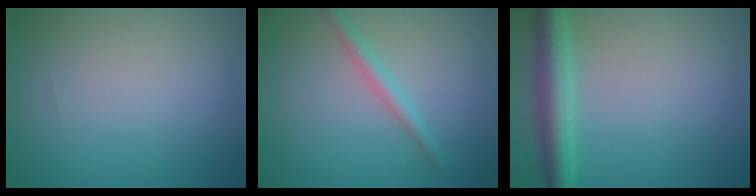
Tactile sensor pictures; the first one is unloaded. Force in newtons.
{"total": 1.7, "press": 1.7, "slide": 0.1}
{"total": 4.2, "press": 4.2, "slide": 0.2}